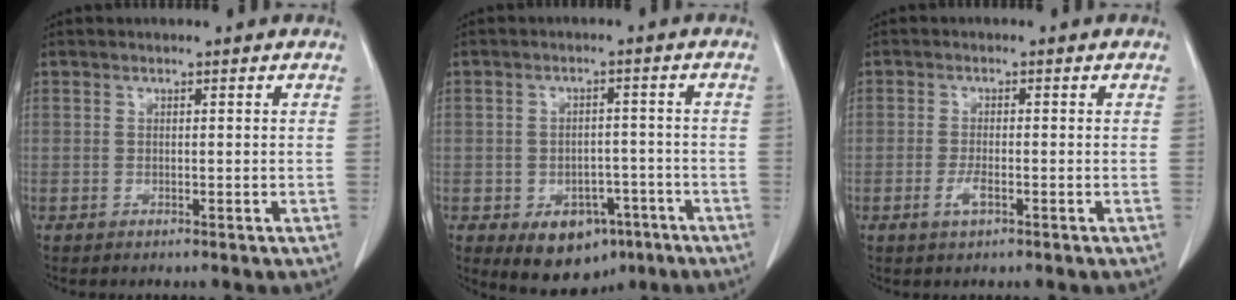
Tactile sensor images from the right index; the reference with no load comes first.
{"total": 8.3, "force": [-4.3, 5.7, 4.3], "torque": [-0.055, 0.009, -0.053]}
{"total": 2.4, "force": [-1.1, 0.6, 2.0], "torque": [-0.042, -0.002, -0.019]}